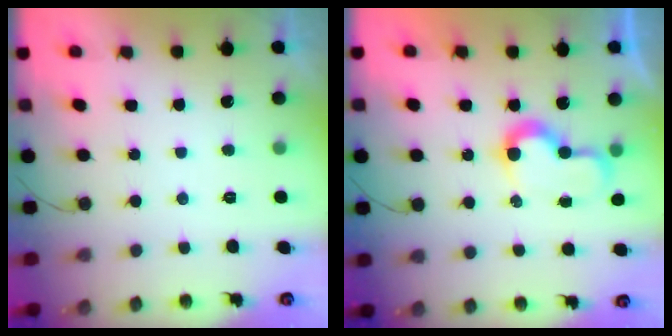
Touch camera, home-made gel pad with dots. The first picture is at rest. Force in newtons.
{"total": 8.1, "press": 8.1, "slide": 0.2}